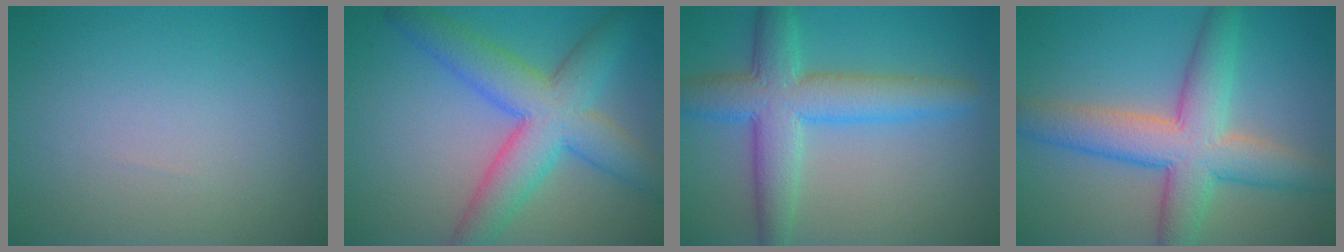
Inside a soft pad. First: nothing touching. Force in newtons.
{"total": 8.0, "press": 8.0, "slide": 0.2}
{"total": 6.7, "press": 6.7, "slide": 0.1}
{"total": 7.9, "press": 7.8, "slide": 0.2}